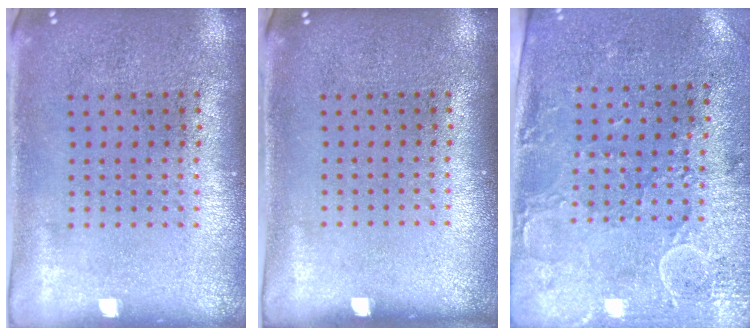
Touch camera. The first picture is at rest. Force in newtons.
{"total": 0.0}
{"total": 3.0, "press": 2.4, "slide": 1.7}